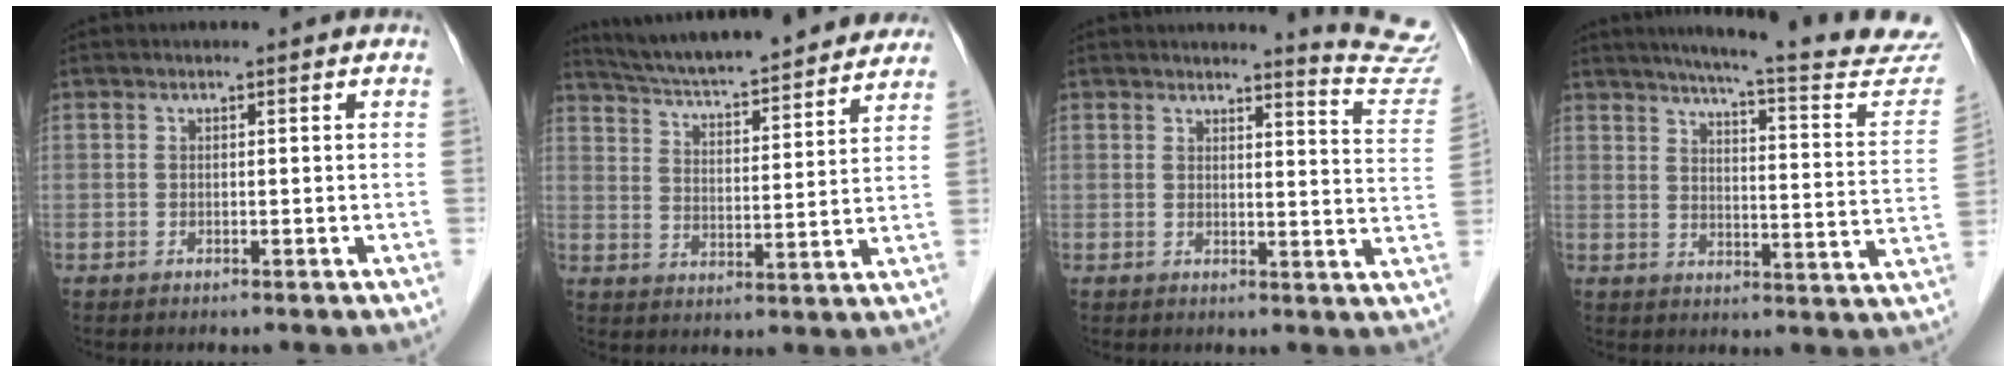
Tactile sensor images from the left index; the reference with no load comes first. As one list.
[{"total": 22.8, "force": [20.7, 3.0, 9.2], "torque": [-0.147, 0.009, 0.287]}, {"total": 9.4, "force": [9.3, -0.9, 0.0], "torque": [-0.001, -0.091, 0.084]}, {"total": 27.9, "force": [25.1, 1.4, 11.9], "torque": [-0.180, -0.084, 0.308]}]